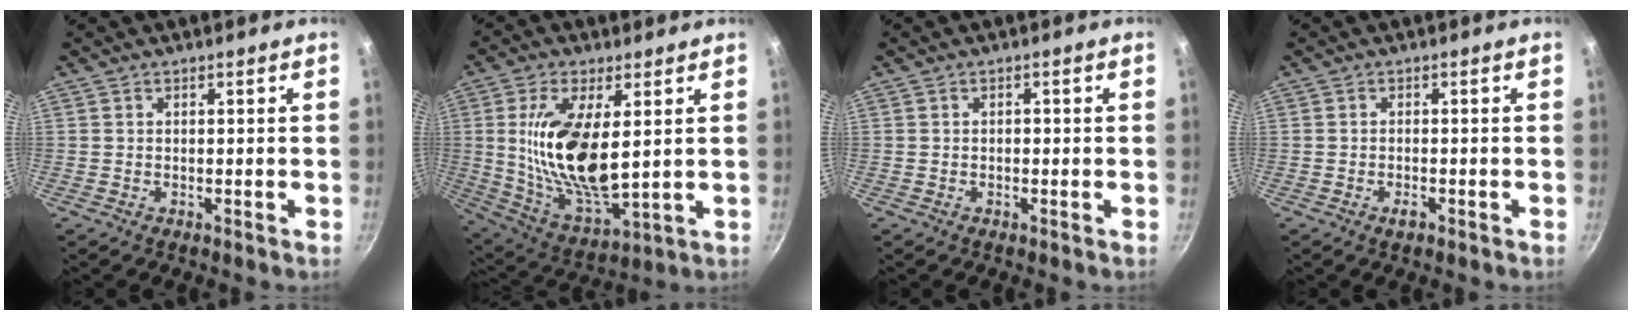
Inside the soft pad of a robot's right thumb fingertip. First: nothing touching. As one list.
[{"total": 17.6, "force": [2.8, 7.5, 15.7], "torque": [-0.295, -0.025, 0.061]}, {"total": 0.7, "force": [-0.2, 0.5, 0.5], "torque": [-0.006, 0.004, -0.004]}, {"total": 1.7, "force": [-0.9, 0.6, 1.3], "torque": [-0.028, 0.002, -0.018]}]